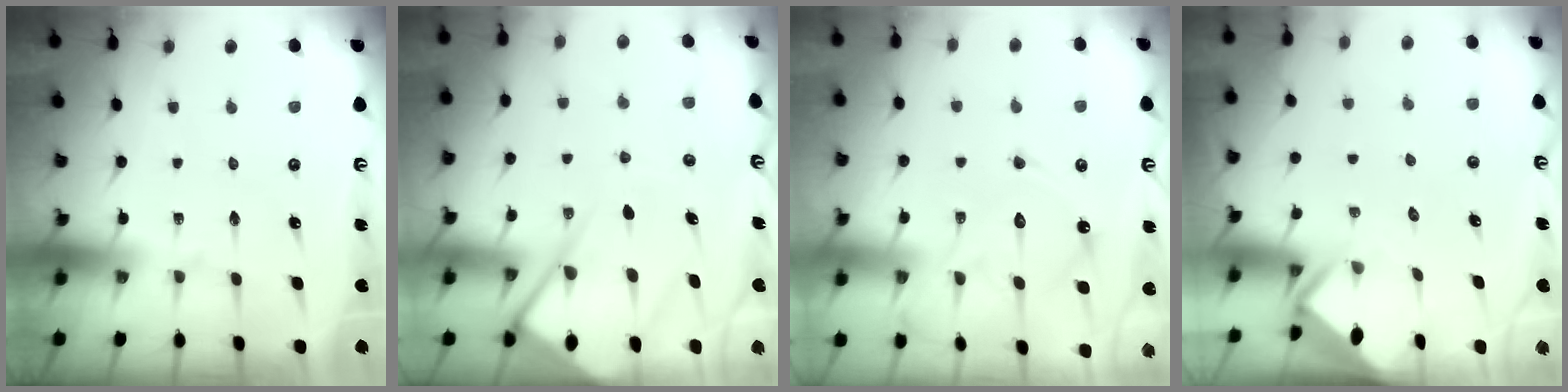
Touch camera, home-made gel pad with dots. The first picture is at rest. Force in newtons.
{"total": 14.2, "press": 14.1, "slide": 1.7}
{"total": 12.8, "press": 12.8, "slide": 0.6}
{"total": 2.8, "press": 2.8, "slide": 0.1}